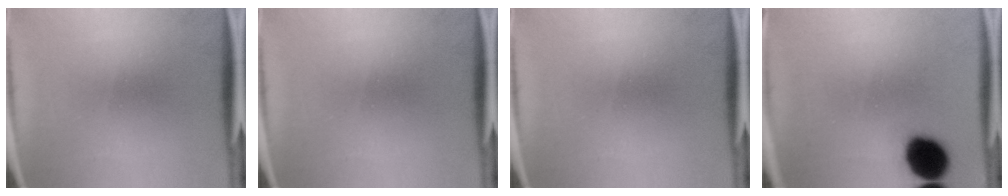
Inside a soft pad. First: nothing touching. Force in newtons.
{"total": 0.0}
{"total": 0.0}
{"total": 12.7}